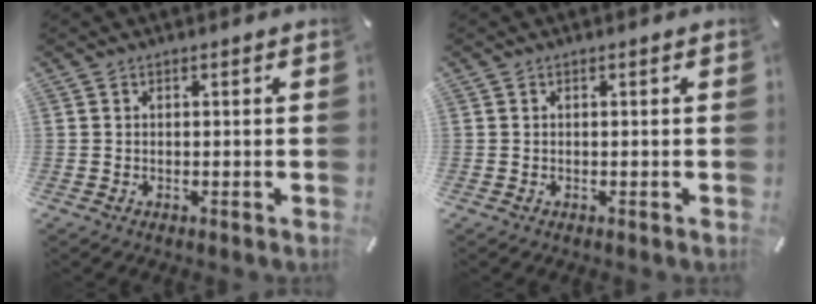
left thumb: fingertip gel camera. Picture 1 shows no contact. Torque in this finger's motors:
{"motor_torque": [0.00, 0.00, -0.01, 0.02, 0.00]}